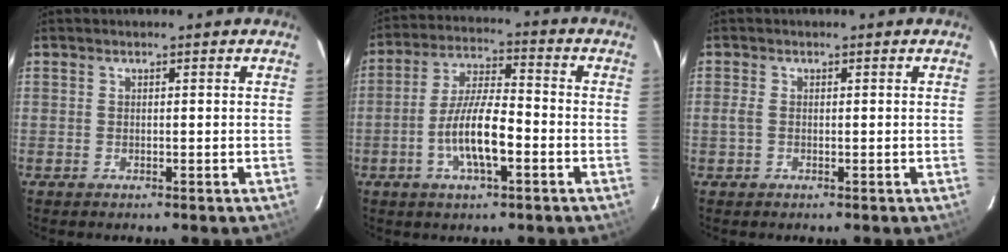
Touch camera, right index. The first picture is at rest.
{"total": 10.5, "force": [-3.6, 2.8, 9.4], "torque": [-0.185, -0.001, -0.067]}
{"total": 1.4, "force": [-0.2, 0.8, 1.1], "torque": [-0.027, 0.001, -0.004]}